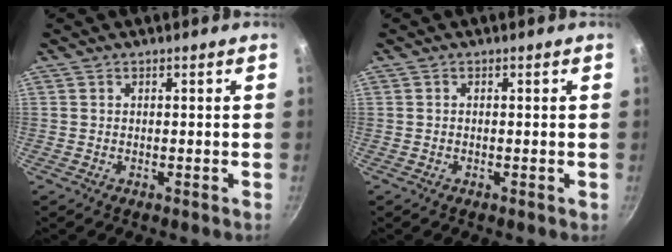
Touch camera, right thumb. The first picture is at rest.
{"total": 0.0}